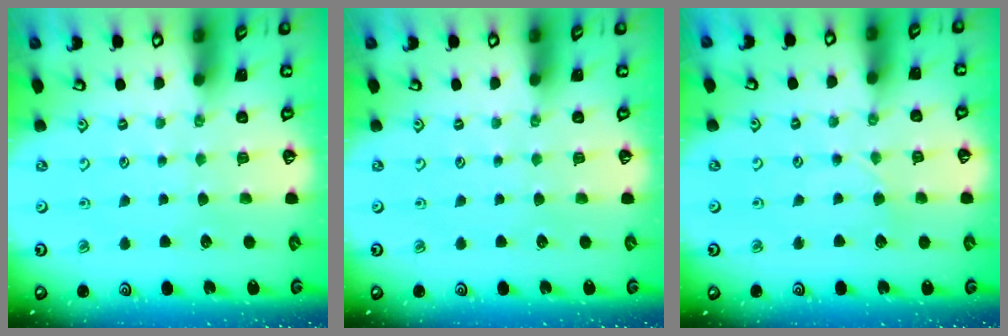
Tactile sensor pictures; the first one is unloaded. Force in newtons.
{"total": 0.0}
{"total": 2.2, "press": 2.2, "slide": 0.3}